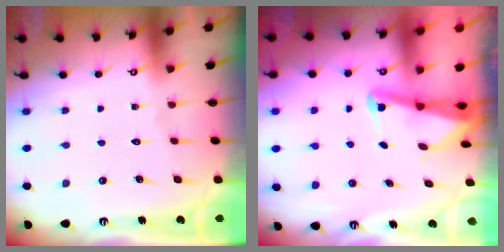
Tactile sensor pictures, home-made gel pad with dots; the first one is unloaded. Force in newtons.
{"total": 2.5, "press": 2.5, "slide": 0.4}